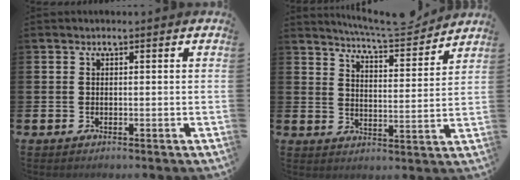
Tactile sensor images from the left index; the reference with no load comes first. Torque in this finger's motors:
{"motor_torque": [0.90, -1.23, 0.12, 0.09]}